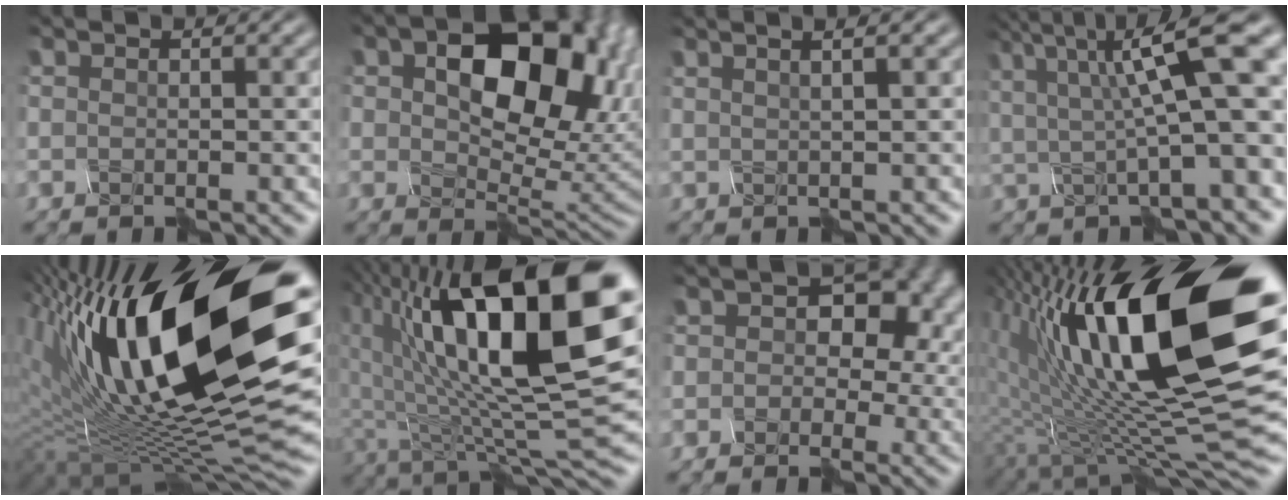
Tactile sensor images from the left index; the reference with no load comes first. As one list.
[{"total": 11.0, "force": [2.6, 6.9, 8.2], "torque": [-0.126, -0.003, 0.060]}, {"total": 4.6, "force": [2.6, 2.0, 3.2], "torque": [-0.021, 0.045, 0.014]}, {"total": 9.5, "force": [2.3, 2.3, 8.9], "torque": [-0.150, 0.013, 0.050]}, {"total": 18.7, "force": [4.9, 6.7, 16.8], "torque": [-0.279, 0.024, 0.089]}, {"total": 16.9, "force": [4.4, 6.7, 14.9], "torque": [-0.258, 0.019, 0.086]}, {"total": 11.0, "force": [2.6, 8.1, 7.1], "torque": [-0.067, 0.032, 0.035]}, {"total": 18.5, "force": [4.3, 6.4, 16.8], "torque": [-0.280, 0.013, 0.081]}]